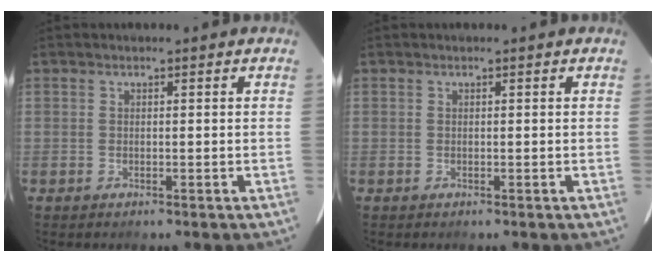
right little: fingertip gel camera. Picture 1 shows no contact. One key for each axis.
{"total": 0.0}